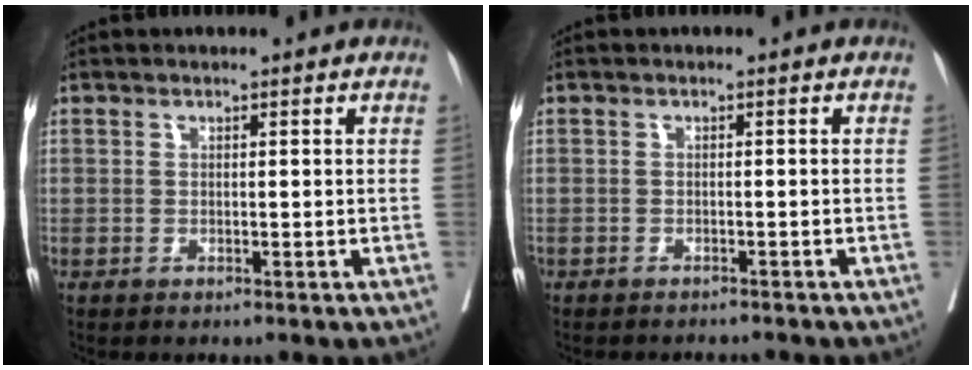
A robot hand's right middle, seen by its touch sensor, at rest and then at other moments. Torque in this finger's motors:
{"motor_torque": [0.35, -0.44, 0.13, 0.06]}